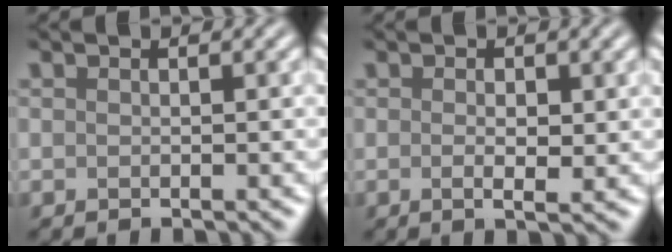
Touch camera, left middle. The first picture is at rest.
{"total": 1.6, "force": [0.2, 0.5, 1.5], "torque": [-0.028, -0.006, 0.002]}